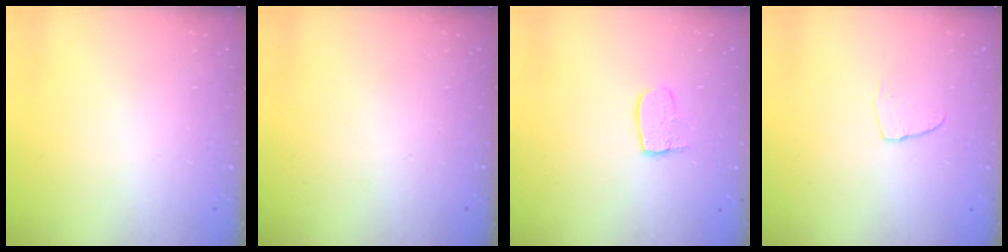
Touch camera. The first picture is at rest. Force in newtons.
{"total": 0.0}
{"total": 6.1, "press": 6.1, "slide": 0.5}
{"total": 3.6, "press": 3.6, "slide": 0.3}